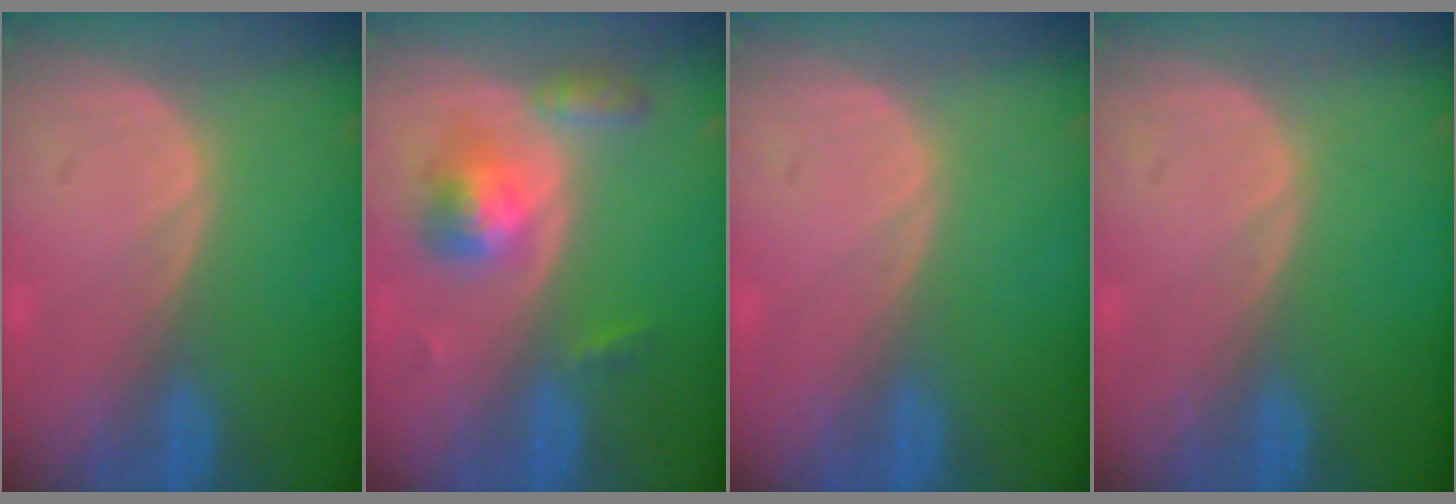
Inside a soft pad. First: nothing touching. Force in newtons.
{"total": 5.3, "press": 5.0, "slide": 1.7}
{"total": 0.0}
{"total": 0.0}